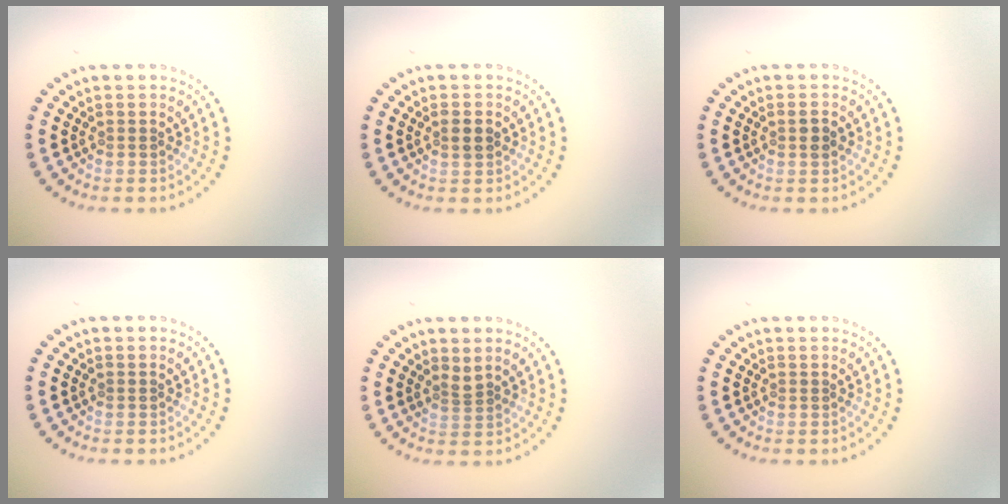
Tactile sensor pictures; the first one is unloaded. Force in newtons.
{"total": 1.2, "press": 1.2, "slide": 0.1}
{"total": 1.2, "press": 1.1, "slide": 0.3}
{"total": 0.0}
{"total": 1.0, "press": 0.6, "slide": 0.8}
{"total": 0.0}